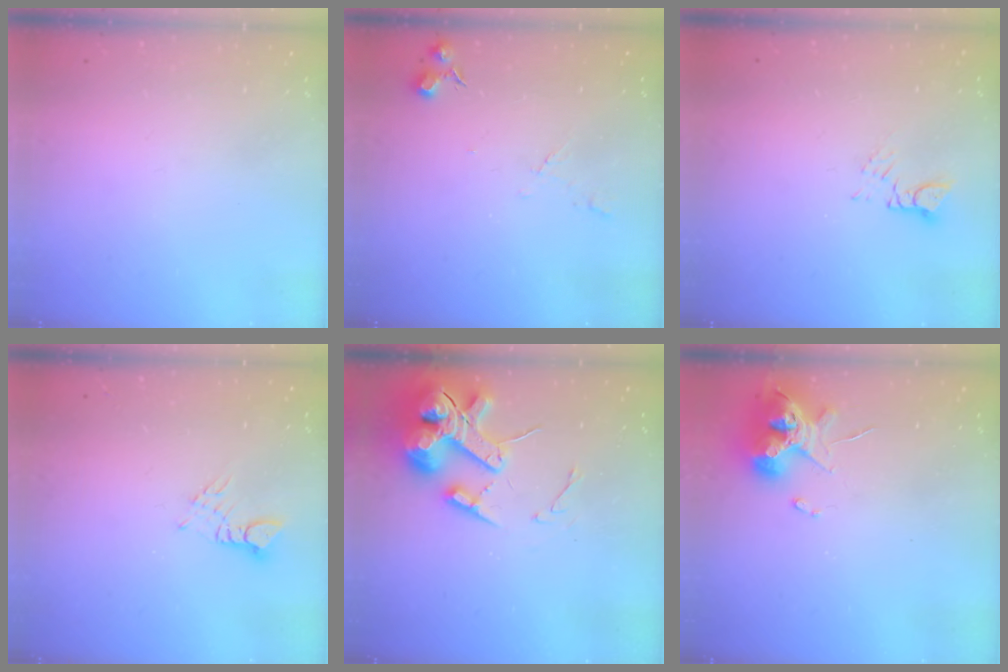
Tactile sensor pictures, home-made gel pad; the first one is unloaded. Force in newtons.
{"total": 5.5, "press": 5.5, "slide": 0.8}
{"total": 3.3, "press": 3.3, "slide": 0.3}
{"total": 2.9, "press": 2.9, "slide": 0.2}
{"total": 15.9, "press": 15.7, "slide": 2.4}
{"total": 11.0, "press": 10.9, "slide": 0.8}